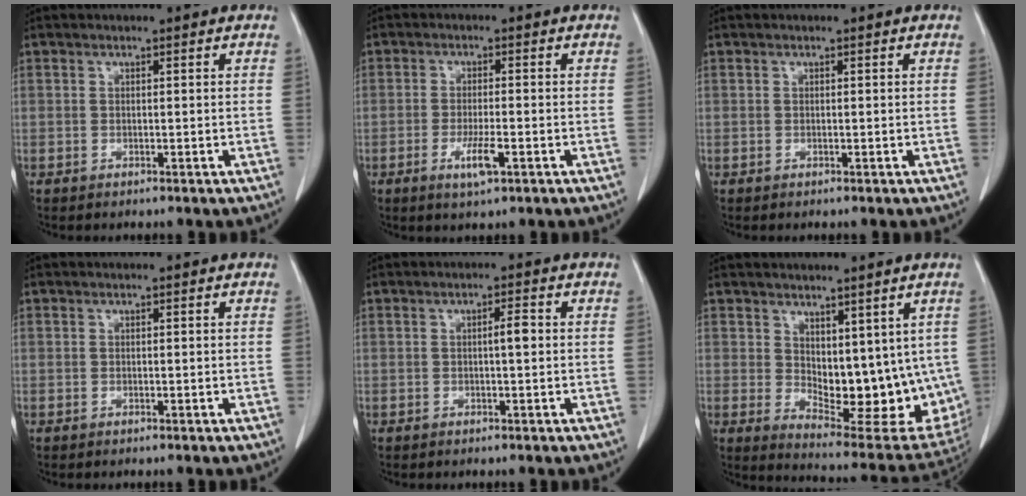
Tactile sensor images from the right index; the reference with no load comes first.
{"total": 4.3, "force": [-1.9, 0.5, 3.8], "torque": [-0.074, -0.006, -0.032]}
{"total": 0.0}
{"total": 0.0}
{"total": 2.0, "force": [0.0, 0.3, 2.0], "torque": [-0.032, 0.003, -0.002]}
{"total": 14.1, "force": [1.9, 6.7, 12.2], "torque": [-0.165, -0.021, 0.050]}